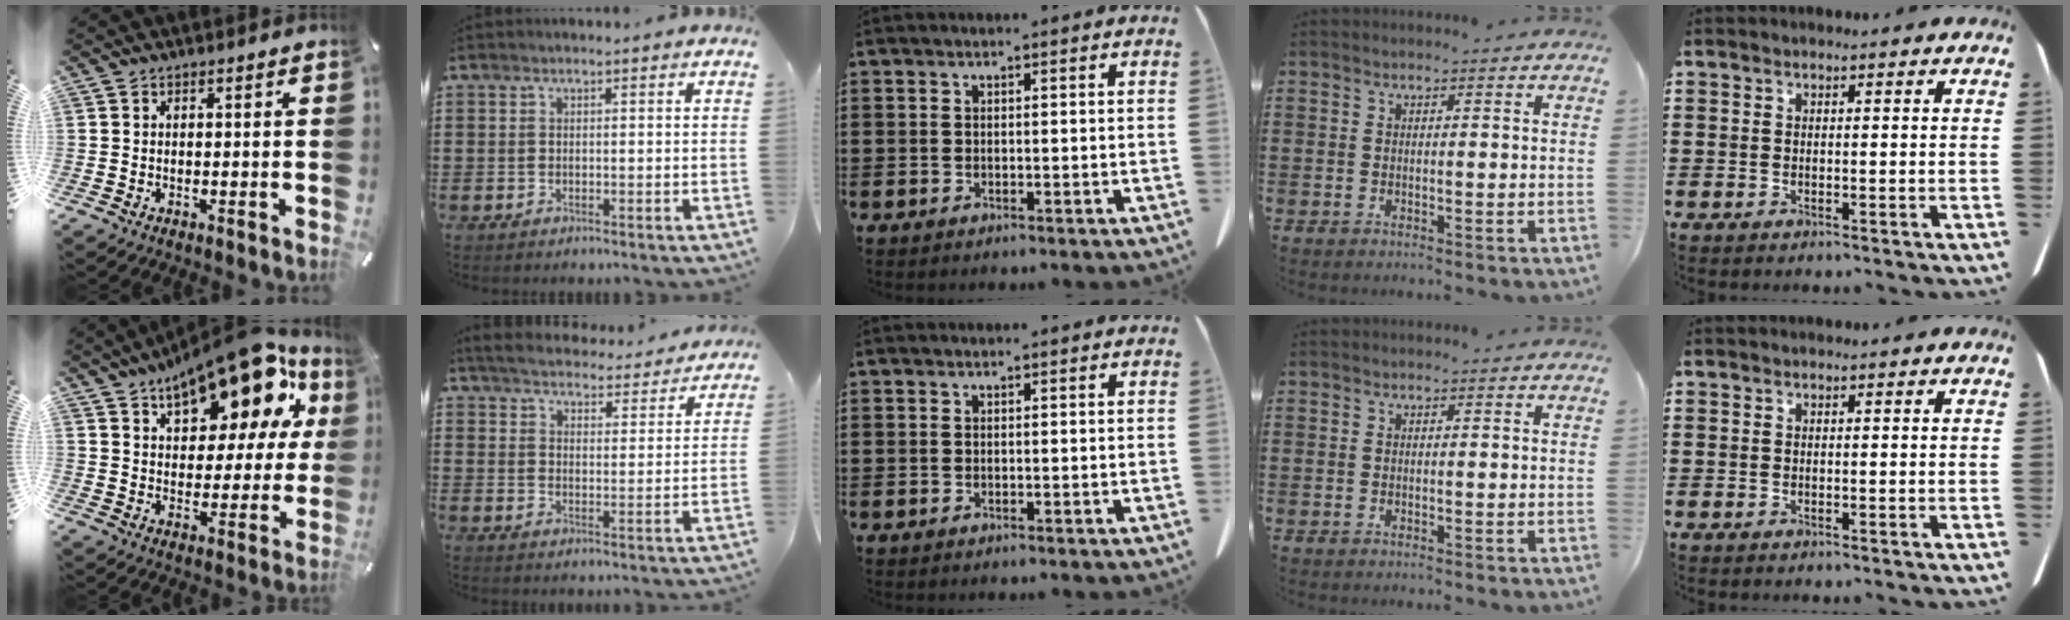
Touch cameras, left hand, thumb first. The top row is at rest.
{"thumb": {"total": 20.0, "force": [13.7, 8.8, 11.7], "torque": [-0.181, -0.086, 0.229]}, "index": {"total": 5.0, "force": [4.9, 0.1, 0.8], "torque": [-0.040, -0.035, 0.082]}}